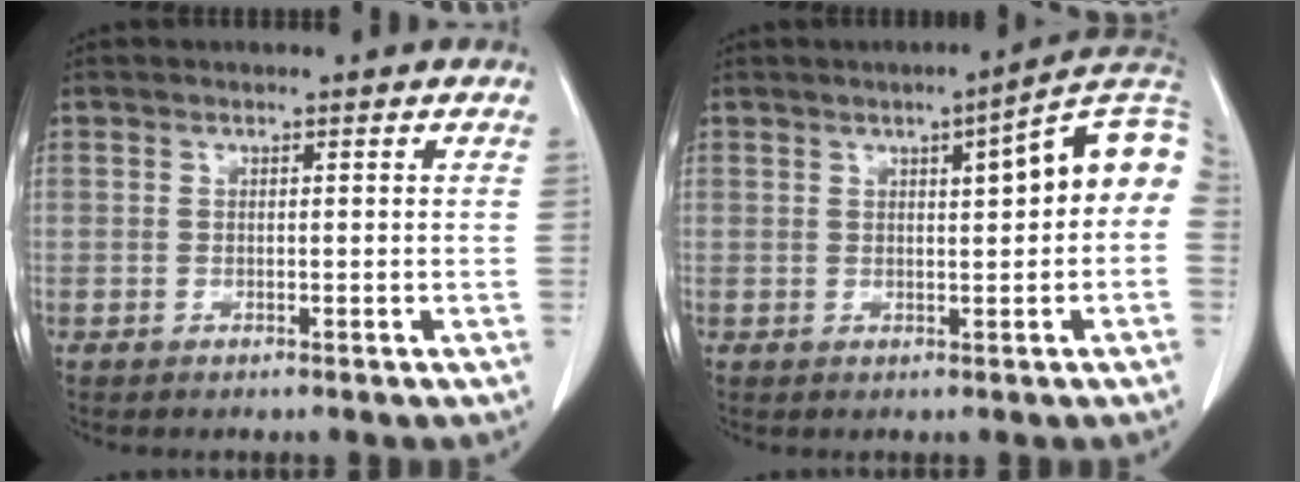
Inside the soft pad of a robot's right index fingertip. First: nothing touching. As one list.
[{"total": 9.6, "force": [1.6, 1.6, 9.3], "torque": [-0.122, 0.030, 0.015]}]